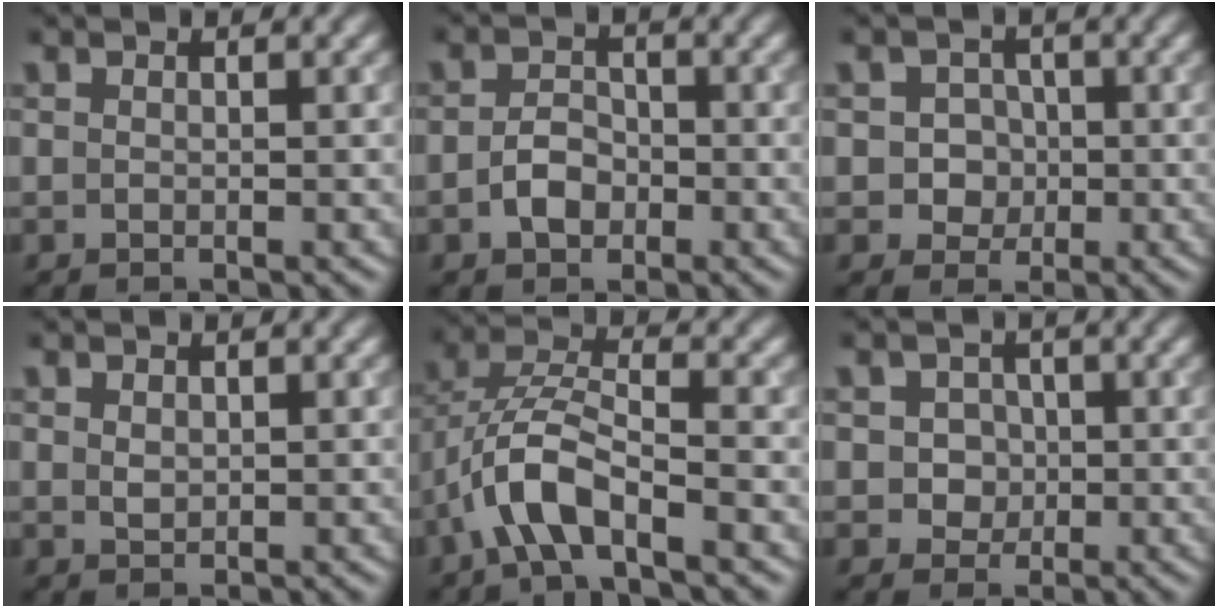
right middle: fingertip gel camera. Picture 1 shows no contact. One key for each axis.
{"total": 2.4, "fx": -0.9, "fy": 1.7, "fz": 1.5, "tx": -0.029, "ty": 0.003, "tz": -0.020}
{"total": 2.5, "fx": -0.2, "fy": 2.3, "fz": 0.9, "tx": 0.009, "ty": 0.004, "tz": -0.012}
{"total": 0.9, "fx": 0.3, "fy": 0.6, "fz": 0.5, "tx": -0.013, "ty": -0.002, "tz": 0.009}
{"total": 5.6, "fx": -2.9, "fy": 1.9, "fz": 4.5, "tx": -0.094, "ty": 0.010, "tz": -0.061}
{"total": 2.3, "fx": 0.1, "fy": 2.1, "fz": 0.9, "tx": 0.003, "ty": 0.007, "tz": 0.000}